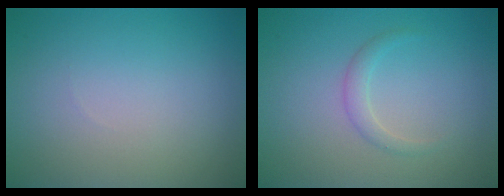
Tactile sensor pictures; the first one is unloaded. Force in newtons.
{"total": 1.2, "press": 1.2, "slide": 0.0}